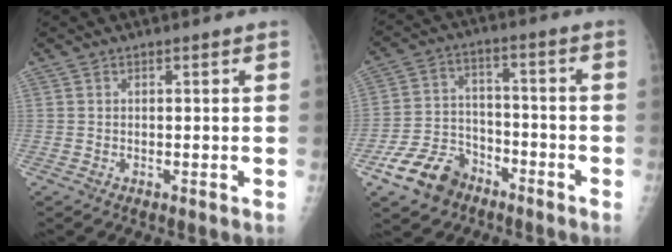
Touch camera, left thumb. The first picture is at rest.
{"total": 10.6, "force": [-6.8, 7.1, 4.0], "torque": [-0.055, 0.045, -0.123]}